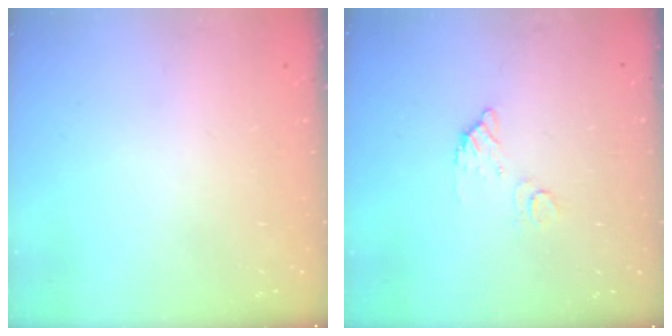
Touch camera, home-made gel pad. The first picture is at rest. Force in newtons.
{"total": 5.1, "press": 5.1, "slide": 0.4}